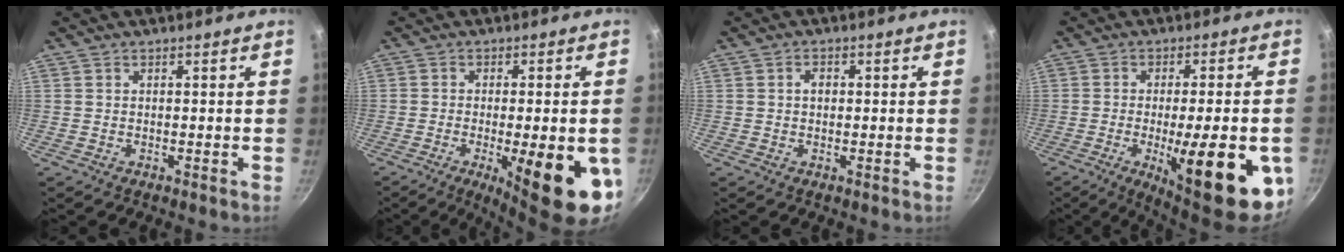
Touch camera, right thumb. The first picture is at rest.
{"total": 16.7, "force": [-5.1, 4.7, 15.2], "torque": [-0.185, 0.000, -0.060]}
{"total": 1.8, "force": [0.2, 1.3, 1.2], "torque": [-0.013, 0.004, 0.002]}
{"total": 20.7, "force": [-6.3, 5.8, 18.8], "torque": [-0.230, 0.003, -0.077]}